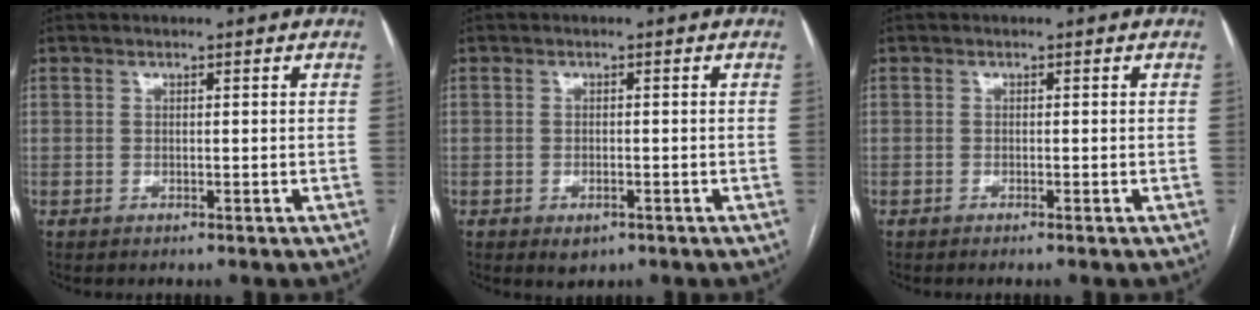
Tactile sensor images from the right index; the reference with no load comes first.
{"total": 2.3, "force": [-1.3, 1.3, 1.4], "torque": [-0.019, -0.001, -0.009]}
{"total": 0.8, "force": [-0.6, -0.2, 0.4], "torque": [-0.006, 0.002, -0.011]}